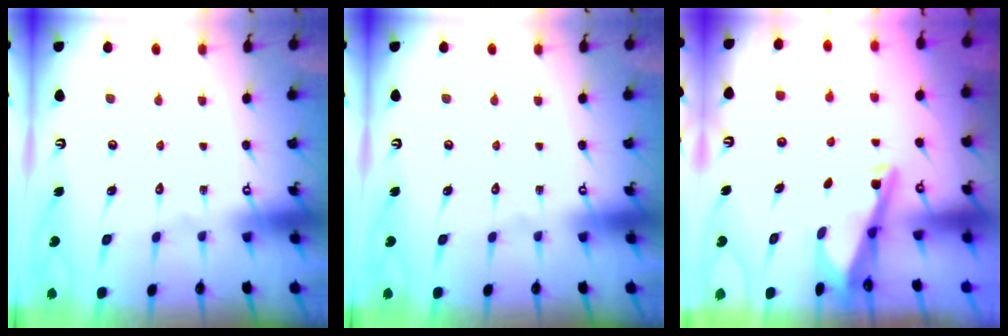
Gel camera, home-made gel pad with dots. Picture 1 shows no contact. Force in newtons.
{"total": 0.0}
{"total": 3.3, "press": 3.3, "slide": 0.4}